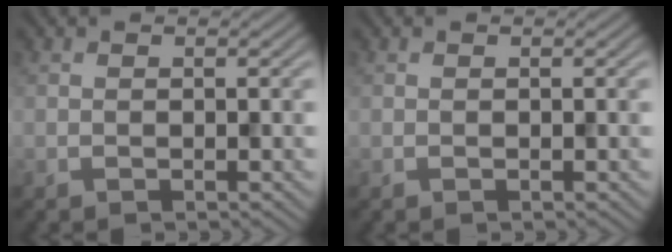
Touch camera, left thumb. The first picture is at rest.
{"total": 0.0}